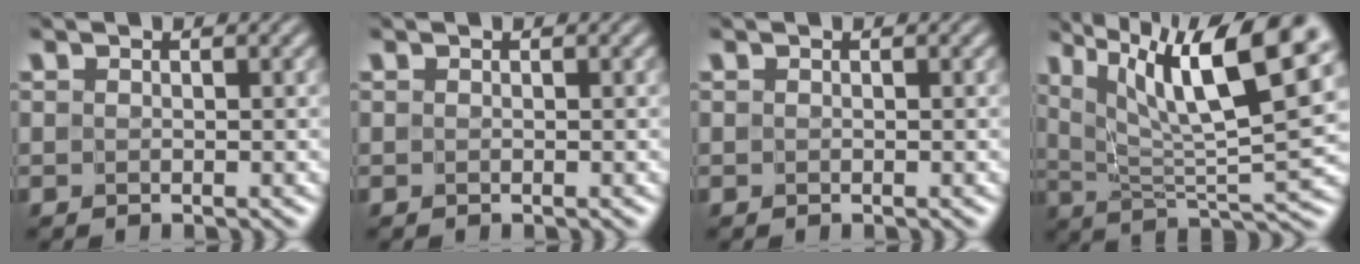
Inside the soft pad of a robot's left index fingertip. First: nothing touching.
{"total": 0.0}
{"total": 0.0}
{"total": 12.0, "force": [5.7, 2.7, 10.1], "torque": [-0.171, 0.007, 0.100]}